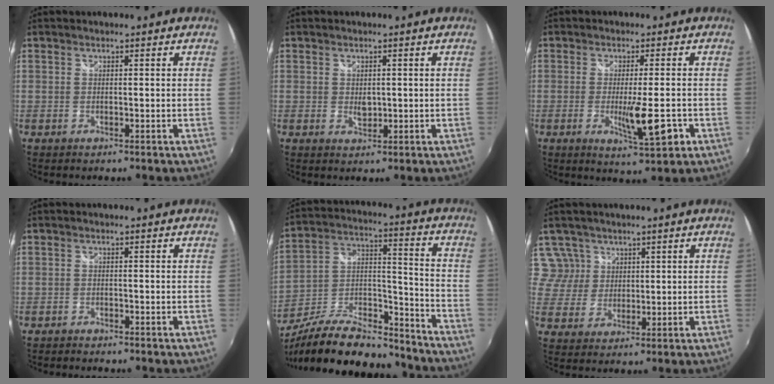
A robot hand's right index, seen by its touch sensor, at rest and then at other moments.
{"total": 1.9, "force": [0.1, 1.4, 1.3], "torque": [-0.018, -0.001, 0.003]}
{"total": 7.9, "force": [-2.7, 0.8, 7.4], "torque": [-0.117, -0.023, -0.038]}
{"total": 2.1, "force": [-2.1, 0.3, 0.5], "torque": [-0.022, -0.010, -0.038]}
{"total": 23.4, "force": [-17.8, 7.7, 13.1], "torque": [-0.249, -0.003, -0.281]}
{"total": 4.9, "force": [2.6, 4.2, 0.1], "torque": [0.007, 0.009, 0.047]}